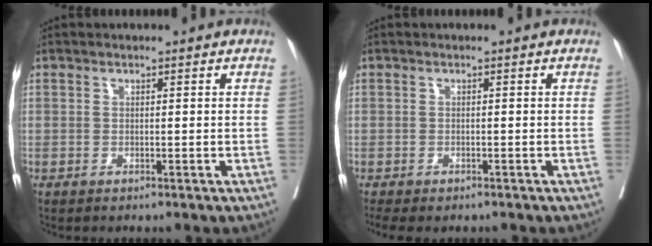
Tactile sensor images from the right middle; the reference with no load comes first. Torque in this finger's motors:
{"motor_torque": [0.41, -0.35, 0.06, 0.03]}